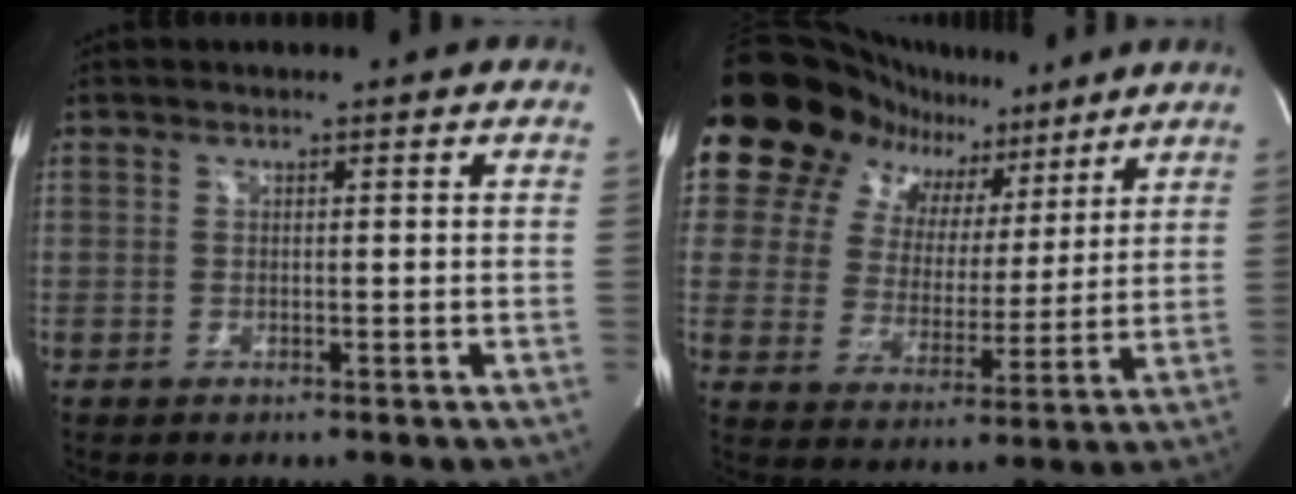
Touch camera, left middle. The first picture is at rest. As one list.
[{"total": 19.9, "force": [13.6, 12.7, 7.0], "torque": [-0.143, 0.062, 0.209]}]